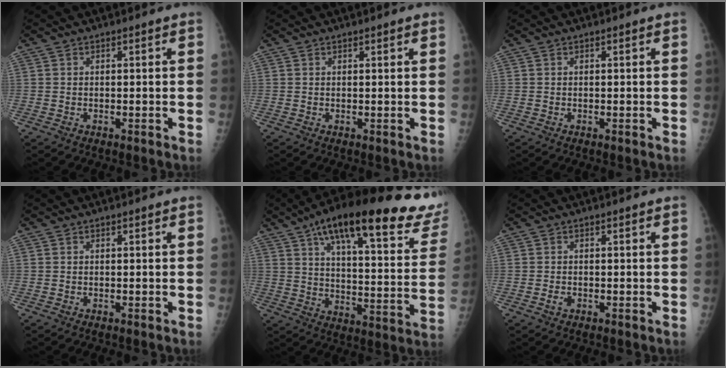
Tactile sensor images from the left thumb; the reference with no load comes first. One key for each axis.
{"total": 1.0, "fx": 0.8, "fy": 0.2, "fz": 0.6, "tx": -0.004, "ty": 0.000, "tz": 0.011}
{"total": 0.0}
{"total": 0.0}
{"total": 31.2, "fx": 20.4, "fy": 8.5, "fz": 22.0, "tx": -0.291, "ty": -0.038, "tz": 0.279}
{"total": 0.9, "fx": -0.4, "fy": 0.6, "fz": 0.6, "tx": -0.013, "ty": 0.002, "tz": -0.006}